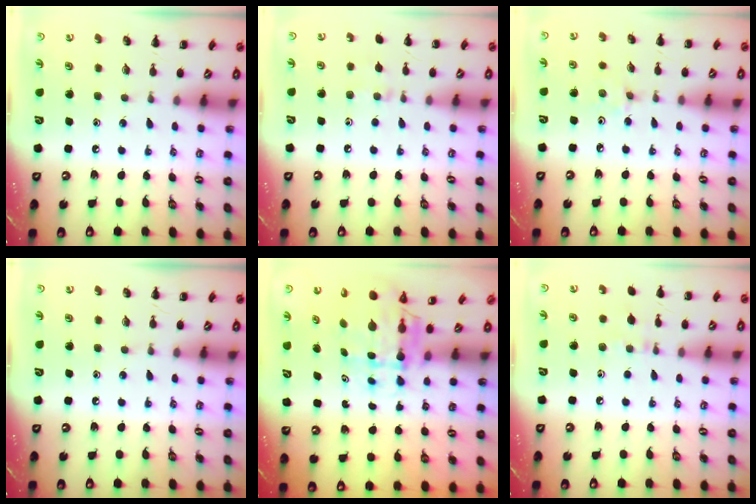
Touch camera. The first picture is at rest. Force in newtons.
{"total": 6.0, "press": 5.8, "slide": 1.7}
{"total": 2.4, "press": 2.2, "slide": 0.8}
{"total": 0.0}
{"total": 6.2, "press": 5.9, "slide": 1.9}
{"total": 5.9, "press": 5.8, "slide": 1.2}